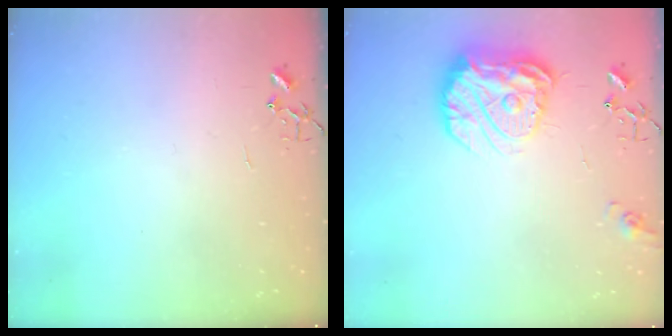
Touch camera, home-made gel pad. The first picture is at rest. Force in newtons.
{"total": 16.7, "press": 16.6, "slide": 1.2}